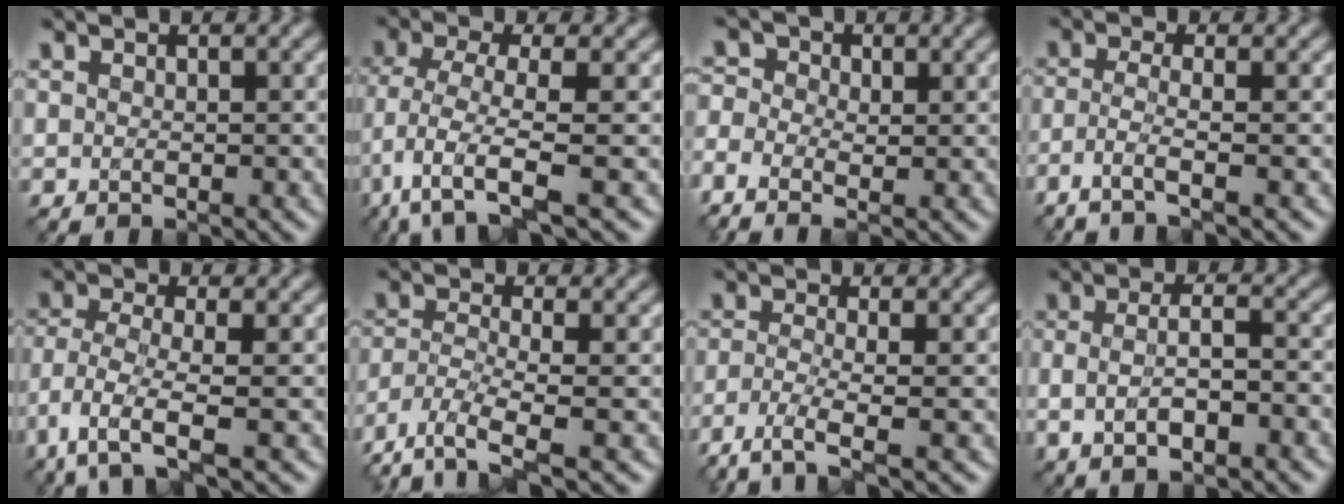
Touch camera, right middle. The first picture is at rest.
{"total": 4.6, "force": [-1.9, 1.0, 4.1], "torque": [-0.085, -0.008, -0.044]}
{"total": 3.9, "force": [-1.2, 2.6, 2.7], "torque": [-0.066, 0.004, -0.025]}
{"total": 3.0, "force": [-1.7, 0.5, 2.4], "torque": [-0.046, -0.005, -0.050]}
{"total": 4.3, "force": [-2.3, 0.9, 3.5], "torque": [-0.077, -0.009, -0.051]}
{"total": 5.1, "force": [-3.3, 1.5, 3.5], "torque": [-0.082, -0.015, -0.073]}
{"total": 4.2, "force": [-2.6, 1.0, 3.1], "torque": [-0.063, -0.011, -0.060]}
{"total": 4.4, "force": [-0.8, 1.5, 4.1], "torque": [-0.072, -0.002, -0.014]}